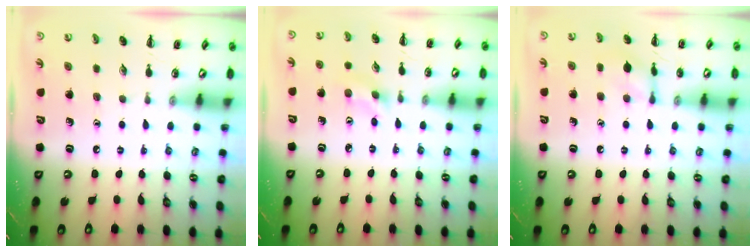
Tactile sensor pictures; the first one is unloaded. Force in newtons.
{"total": 1.6, "press": 1.5, "slide": 0.5}
{"total": 6.8, "press": 6.8, "slide": 0.8}